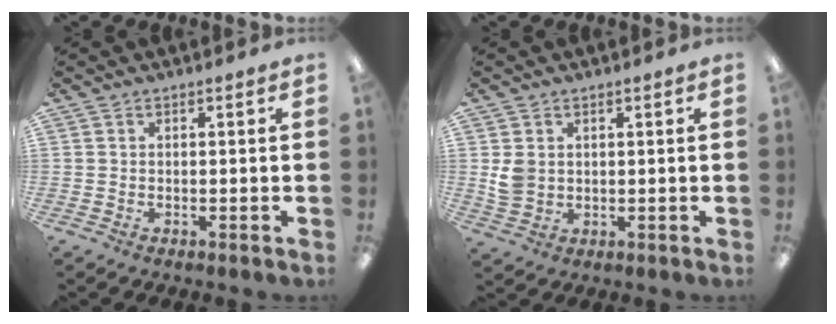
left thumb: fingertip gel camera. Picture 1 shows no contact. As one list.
[{"total": 4.5, "force": [1.4, 3.8, 2.0], "torque": [-0.025, 0.002, 0.026]}]